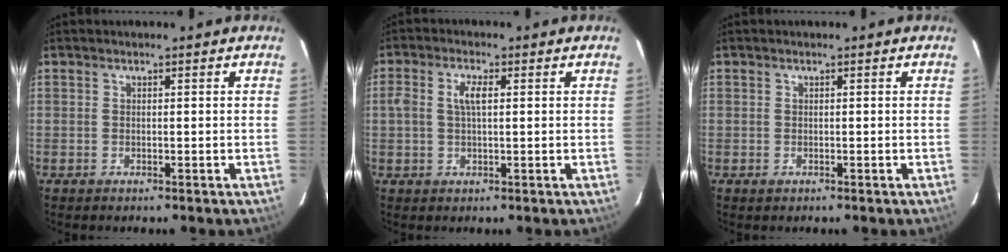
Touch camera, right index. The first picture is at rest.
{"total": 3.8, "force": [0.5, 1.6, 3.4], "torque": [-0.064, 0.008, 0.010]}
{"total": 1.0, "force": [-0.3, 0.9, 0.0], "torque": [0.002, 0.000, -0.002]}